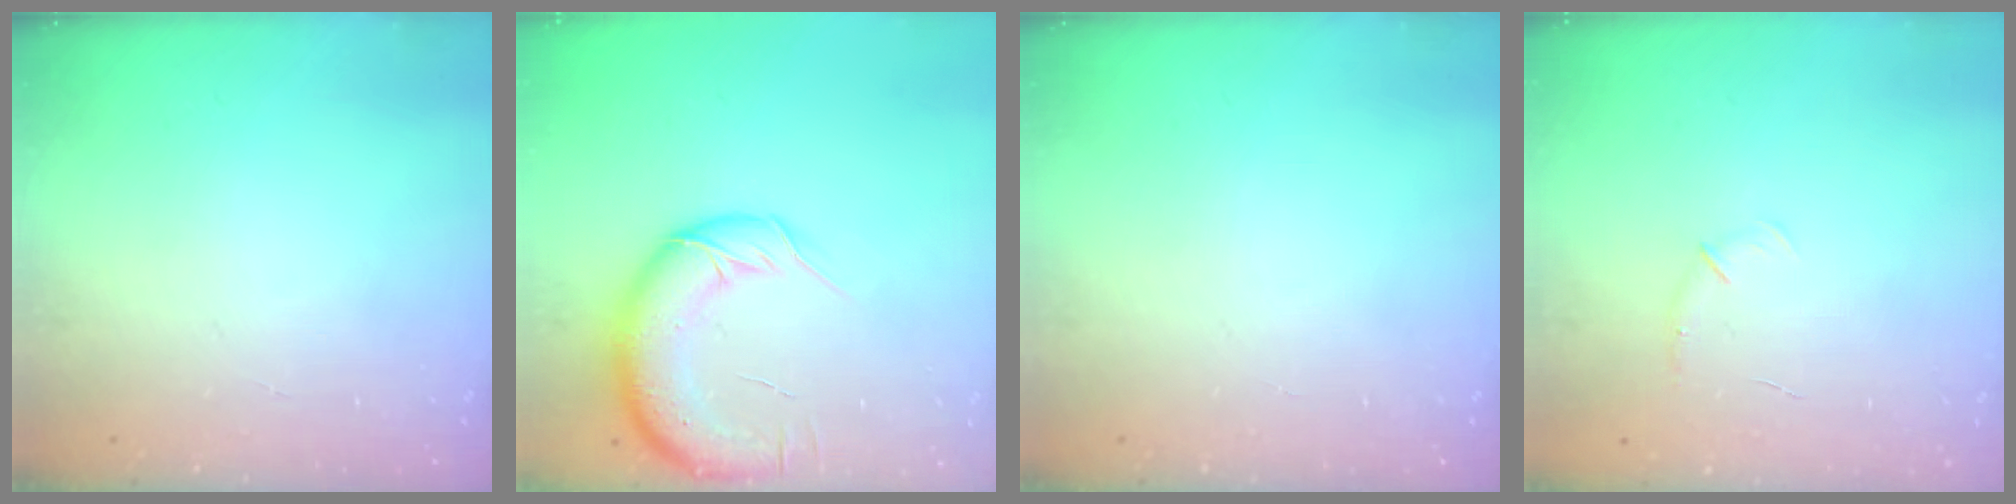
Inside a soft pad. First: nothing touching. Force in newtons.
{"total": 14.6, "press": 14.3, "slide": 3.1}
{"total": 0.0}
{"total": 4.1, "press": 4.0, "slide": 1.0}